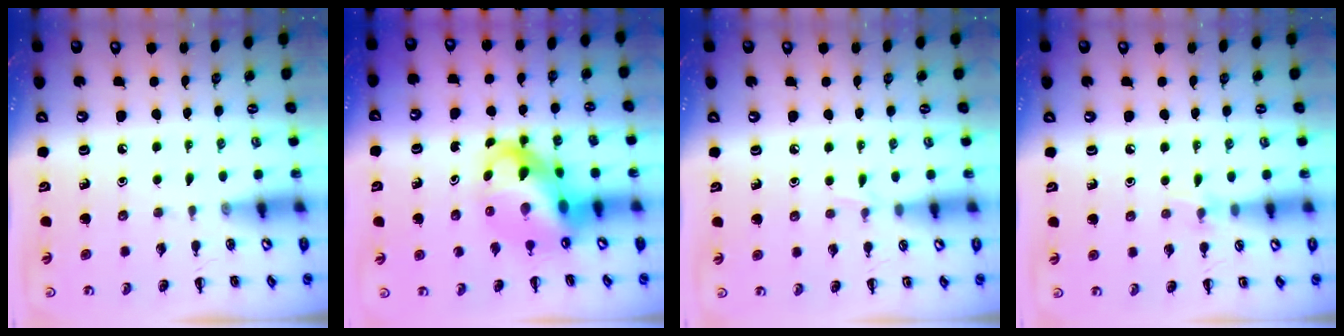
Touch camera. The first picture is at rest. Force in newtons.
{"total": 13.3, "press": 12.8, "slide": 3.8}
{"total": 4.1, "press": 4.0, "slide": 1.0}
{"total": 5.3, "press": 5.1, "slide": 1.4}